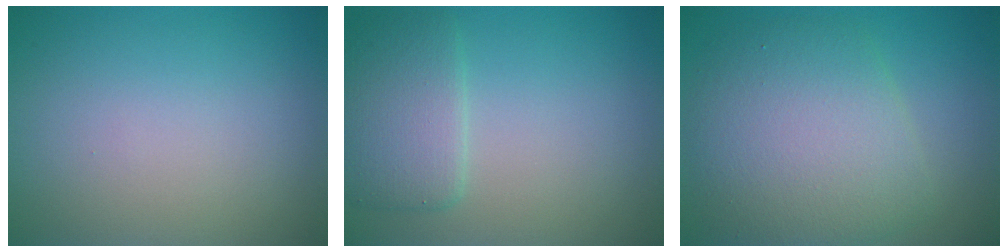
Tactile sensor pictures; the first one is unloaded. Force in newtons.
{"total": 3.7, "press": 3.7, "slide": 0.2}
{"total": 7.7, "press": 7.7, "slide": 0.1}